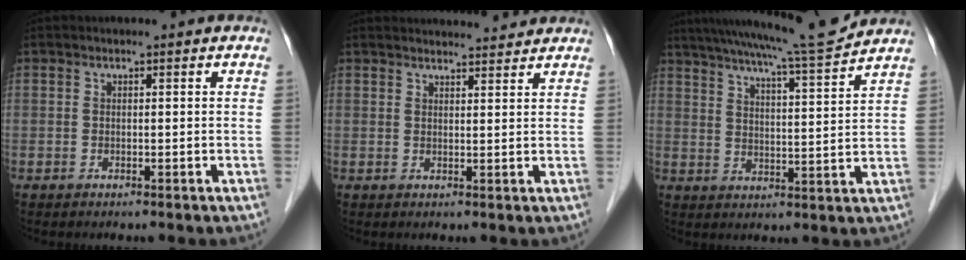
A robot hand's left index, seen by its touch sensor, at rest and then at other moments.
{"total": 7.4, "force": [7.2, 0.7, 1.2], "torque": [-0.011, 0.017, 0.083]}
{"total": 13.9, "force": [12.6, -1.3, 5.6], "torque": [-0.099, -0.012, 0.185]}